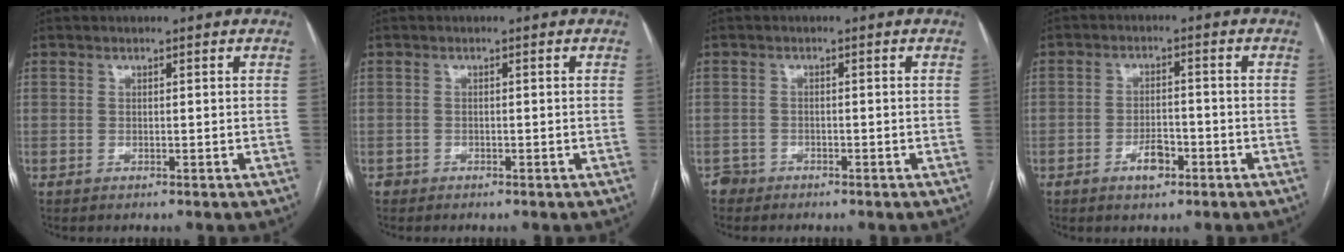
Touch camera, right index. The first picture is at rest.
{"total": 0.8, "force": [-0.6, 0.5, -0.1], "torque": [-0.004, 0.003, -0.009]}
{"total": 1.7, "force": [-1.3, 0.9, -0.4], "torque": [0.002, 0.004, -0.024]}
{"total": 4.0, "force": [-2.2, 1.7, 2.9], "torque": [-0.050, 0.004, -0.034]}